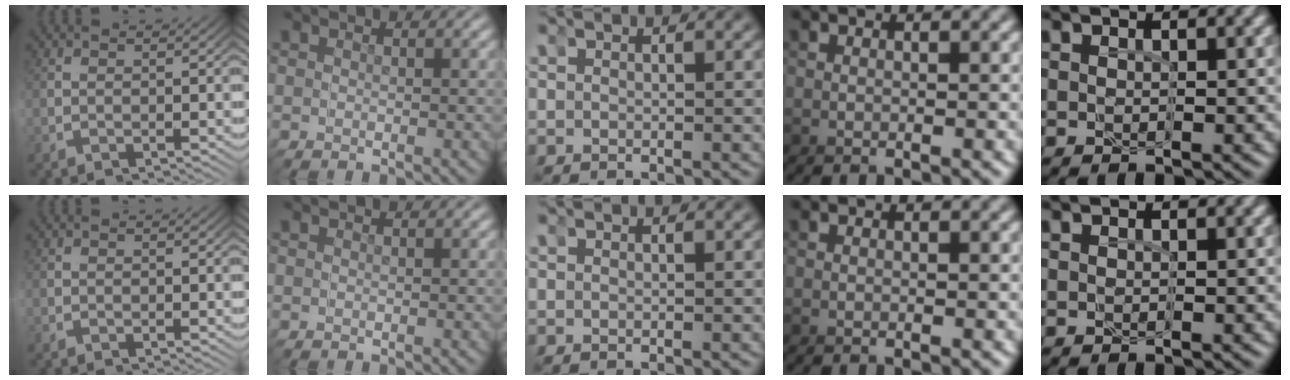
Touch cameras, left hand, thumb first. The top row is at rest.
{}